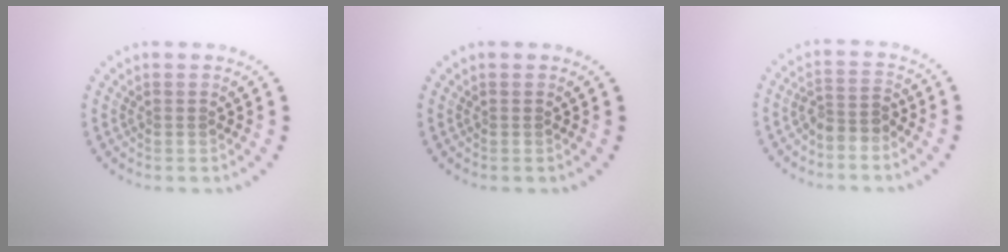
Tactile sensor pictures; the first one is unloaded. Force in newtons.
{"total": 0.0}
{"total": 2.3, "press": 1.8, "slide": 1.5}